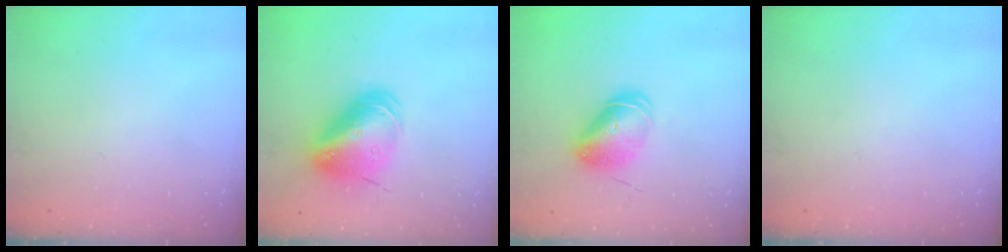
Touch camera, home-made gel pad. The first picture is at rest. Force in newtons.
{"total": 14.7, "press": 14.4, "slide": 2.9}
{"total": 9.1, "press": 9.0, "slide": 1.1}
{"total": 0.0}